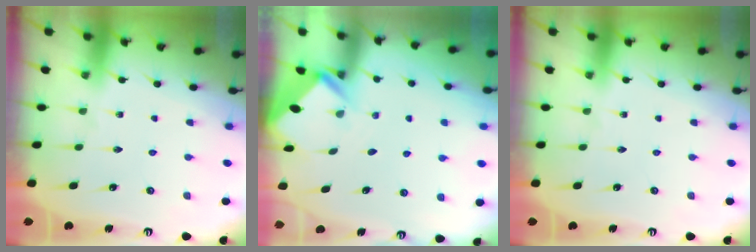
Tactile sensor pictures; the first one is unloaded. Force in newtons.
{"total": 2.0, "press": 2.0, "slide": 0.2}
{"total": 0.0}